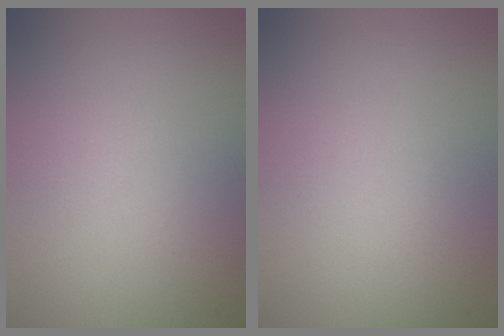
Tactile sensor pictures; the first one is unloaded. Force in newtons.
{"total": 0.0}